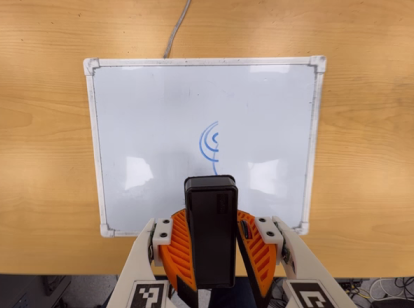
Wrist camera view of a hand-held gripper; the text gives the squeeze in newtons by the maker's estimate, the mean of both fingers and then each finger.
{"total": 9.3, "left": 9.8, "right": 8.7}